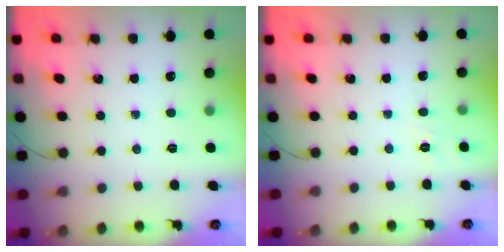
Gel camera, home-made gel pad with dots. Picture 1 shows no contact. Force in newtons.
{"total": 7.3, "press": 7.0, "slide": 2.0}